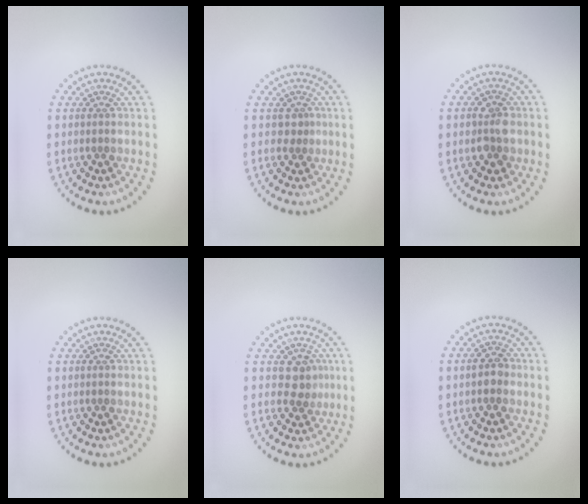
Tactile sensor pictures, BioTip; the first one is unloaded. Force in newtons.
{"total": 0.8, "press": 0.5, "slide": 0.7}
{"total": 2.4, "press": 2.4, "slide": 0.5}
{"total": 0.0}
{"total": 2.0, "press": 1.6, "slide": 1.2}
{"total": 1.8, "press": 1.8, "slide": 0.2}